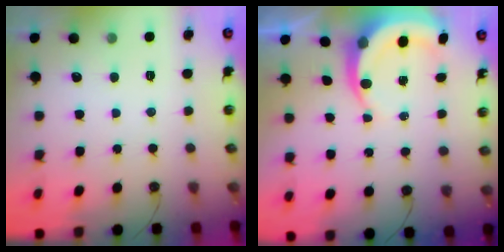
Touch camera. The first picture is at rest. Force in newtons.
{"total": 6.2, "press": 6.2, "slide": 0.9}